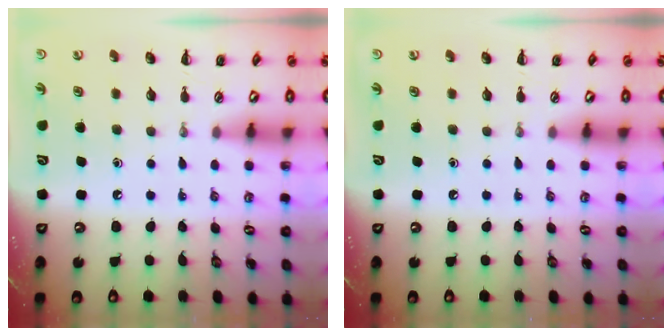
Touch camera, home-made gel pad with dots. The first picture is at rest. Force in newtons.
{"total": 0.0}